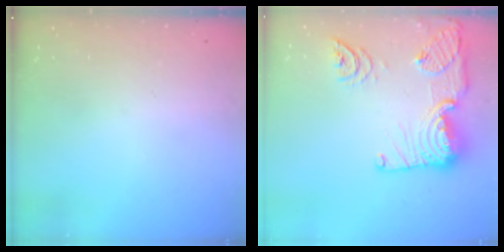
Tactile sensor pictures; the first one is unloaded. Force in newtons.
{"total": 19.0, "press": 19.0, "slide": 1.5}